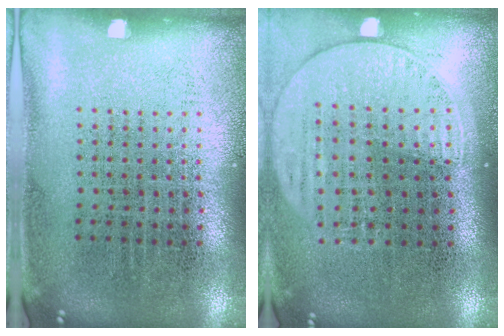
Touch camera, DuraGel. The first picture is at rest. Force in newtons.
{"total": 1.5, "press": 1.4, "slide": 0.6}